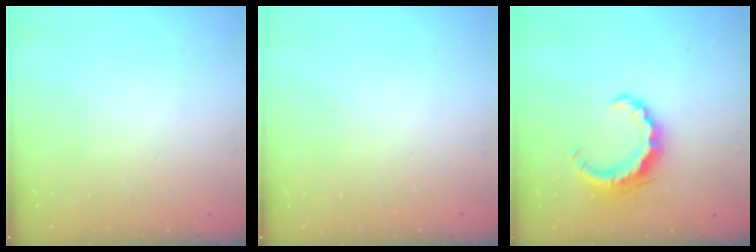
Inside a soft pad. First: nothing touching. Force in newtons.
{"total": 0.0}
{"total": 8.5, "press": 8.4, "slide": 1.0}